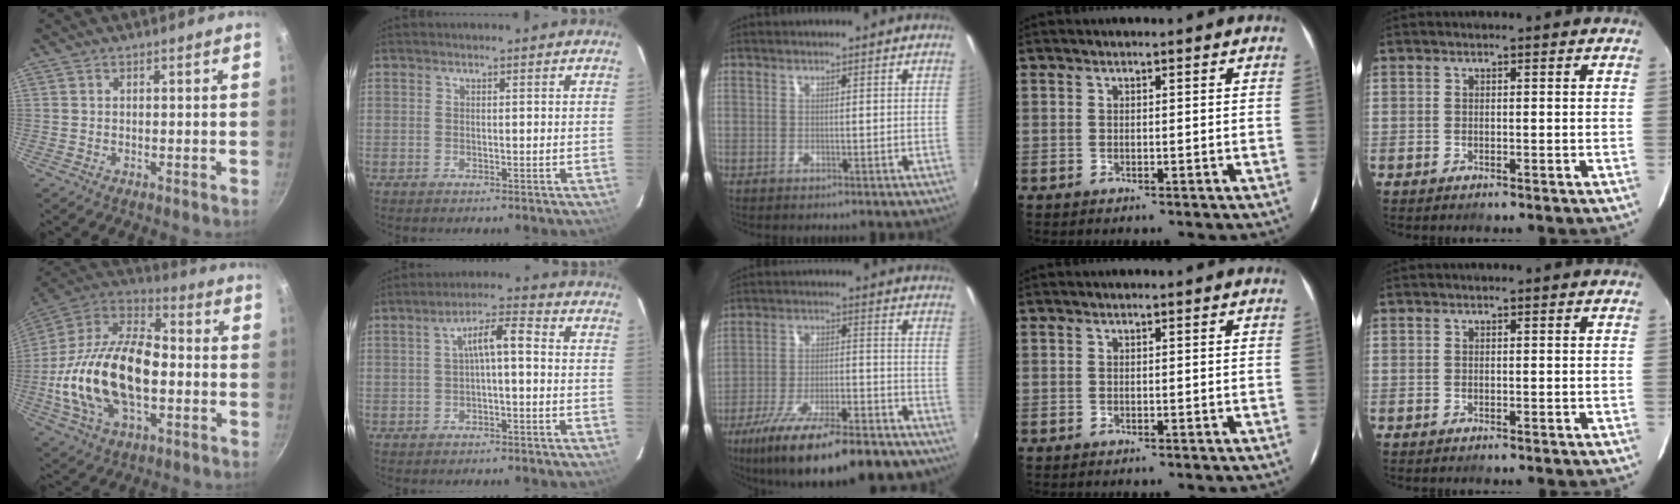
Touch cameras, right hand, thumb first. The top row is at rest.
{"thumb": {"total": 25.4, "force": [-3.5, 14.5, 20.5], "torque": [-0.378, 0.040, -0.072]}, "index": {"total": 5.4, "force": [-0.5, 1.2, 5.2], "torque": [-0.095, 0.019, -0.003]}, "middle": {"total": 23.7, "force": [-18.3, 6.1, 13.9], "torque": [-0.239, -0.041, -0.260]}}